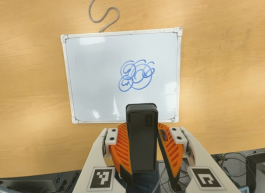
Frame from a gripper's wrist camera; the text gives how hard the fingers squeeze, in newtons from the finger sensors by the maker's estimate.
{"total": 6.9, "left": 6.7, "right": 7.0}